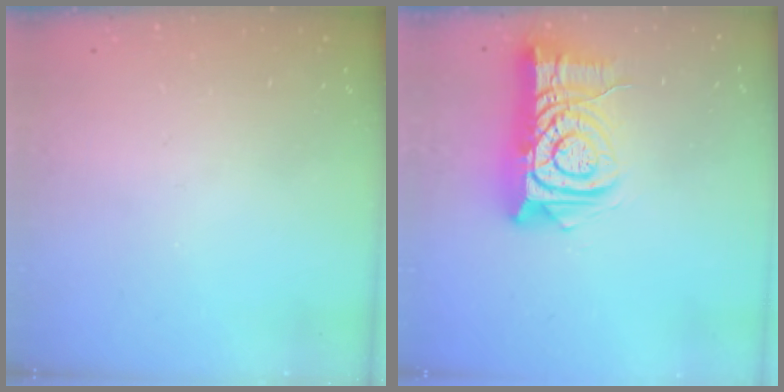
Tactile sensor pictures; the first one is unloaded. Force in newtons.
{"total": 13.2, "press": 13.2, "slide": 1.5}